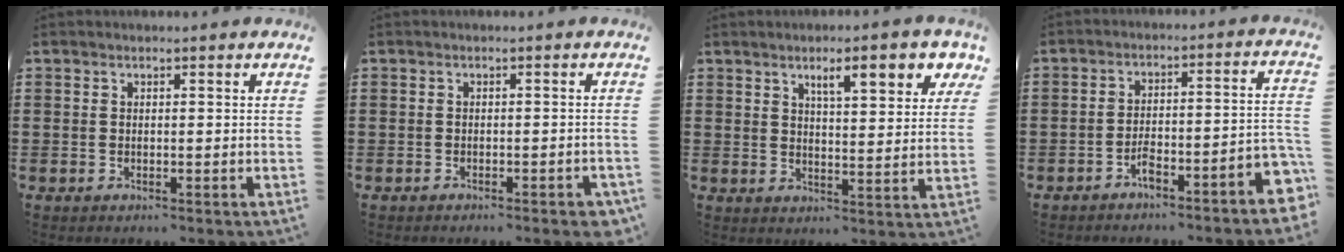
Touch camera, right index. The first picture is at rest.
{"total": 1.1, "force": [-1.0, 0.0, 0.6], "torque": [-0.013, -0.004, -0.018]}
{"total": 6.6, "force": [3.8, 1.7, 5.2], "torque": [-0.086, -0.005, 0.057]}
{"total": 5.3, "force": [-4.0, 0.4, 3.4], "torque": [-0.061, -0.008, -0.077]}